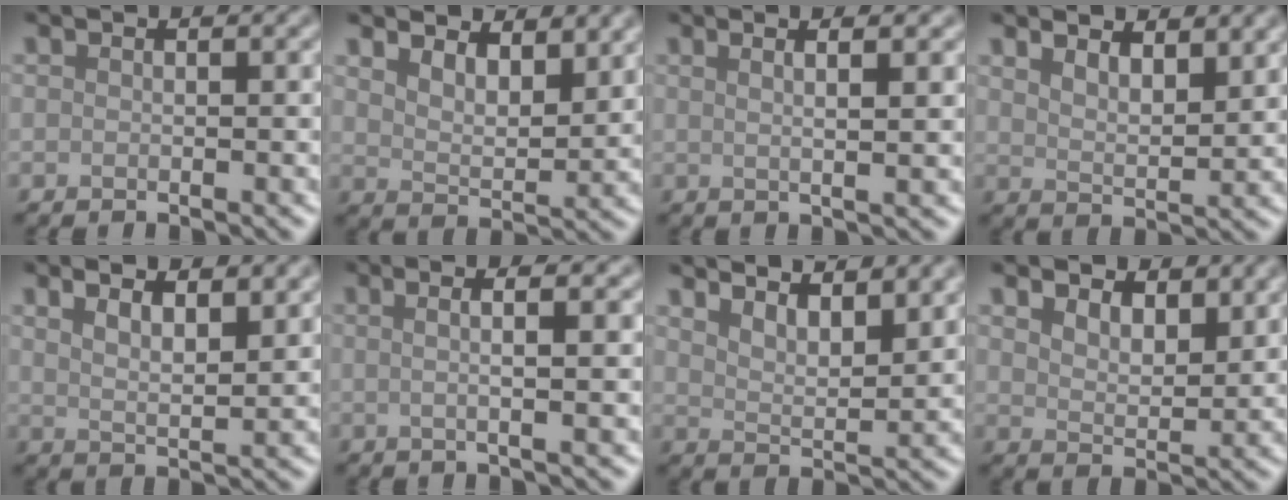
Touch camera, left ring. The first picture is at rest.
{"total": 4.8, "force": [3.7, 1.8, 2.4], "torque": [-0.048, -0.002, 0.054]}
{"total": 4.4, "force": [2.1, 1.5, 3.6], "torque": [-0.031, 0.018, -0.001]}
{"total": 3.8, "force": [2.9, 1.3, 2.1], "torque": [-0.039, -0.005, 0.051]}
{"total": 4.5, "force": [2.8, 1.5, 3.2], "torque": [-0.047, 0.005, 0.042]}
{"total": 4.6, "force": [1.1, 1.5, 4.2], "torque": [-0.048, 0.010, -0.010]}
{"total": 6.4, "force": [5.1, 1.8, 3.4], "torque": [-0.037, 0.010, 0.061]}
{"total": 4.0, "force": [2.8, 2.0, 2.1], "torque": [-0.043, -0.004, 0.043]}